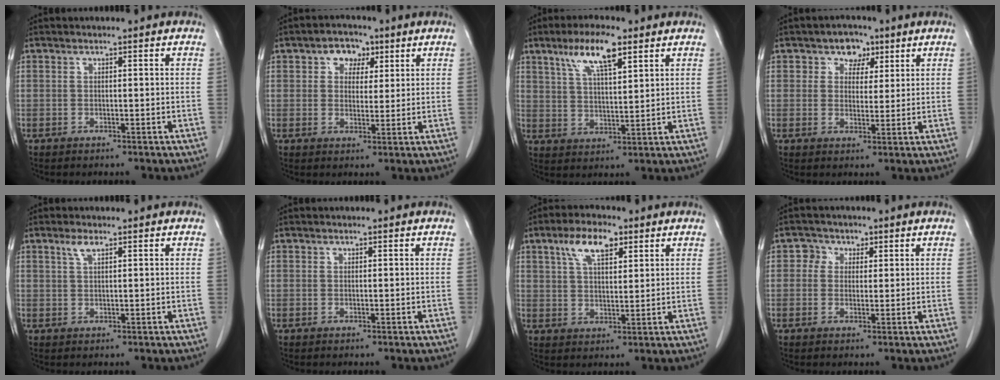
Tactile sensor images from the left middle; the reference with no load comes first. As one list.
[{"total": 4.8, "force": [2.3, 3.4, 2.4], "torque": [-0.035, 0.015, 0.037]}, {"total": 8.8, "force": [5.2, 1.9, 6.8], "torque": [-0.132, 0.008, 0.096]}, {"total": 4.4, "force": [2.4, 3.3, 1.8], "torque": [-0.022, 0.009, 0.037]}, {"total": 1.9, "force": [1.2, 0.5, 1.4], "torque": [-0.033, 0.004, 0.027]}, {"total": 0.0}, {"total": 7.4, "force": [4.0, 2.9, 5.5], "torque": [-0.108, 0.015, 0.072]}, {"total": 2.9, "force": [1.0, 2.7, 0.7], "torque": [-0.007, 0.008, 0.012]}]